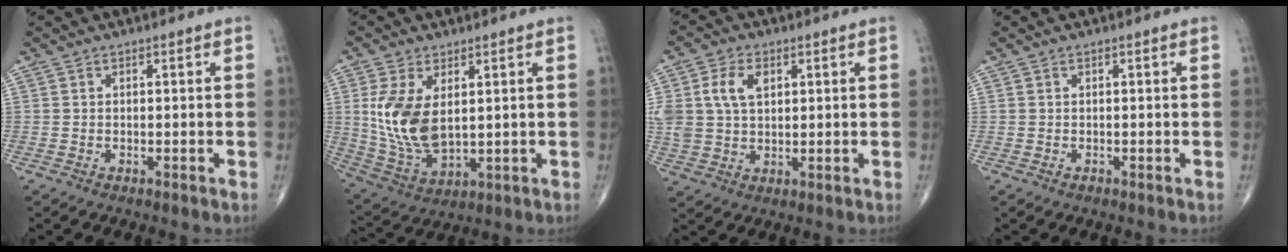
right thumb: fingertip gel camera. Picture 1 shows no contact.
{"total": 12.3, "force": [2.2, 6.8, 10.0], "torque": [-0.200, -0.016, 0.059]}
{"total": 9.5, "force": [2.8, 6.3, 6.5], "torque": [-0.131, 0.004, 0.057]}
{"total": 0.0}